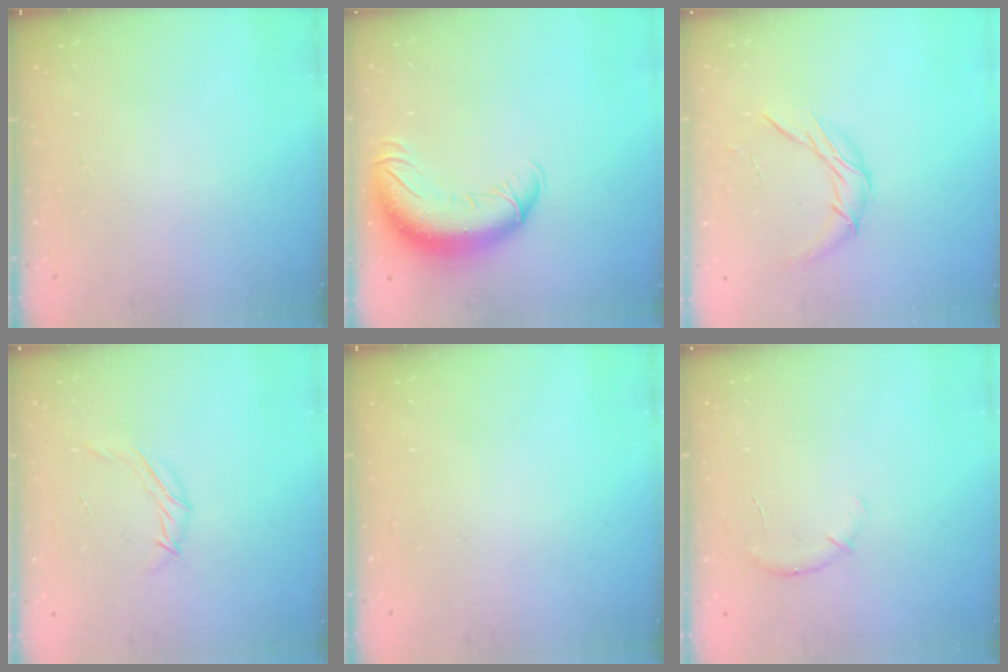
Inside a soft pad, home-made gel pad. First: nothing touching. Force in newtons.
{"total": 13.4, "press": 13.0, "slide": 3.1}
{"total": 7.9, "press": 7.9, "slide": 0.2}
{"total": 4.5, "press": 4.4, "slide": 0.9}
{"total": 0.0}
{"total": 6.9, "press": 6.7, "slide": 1.8}